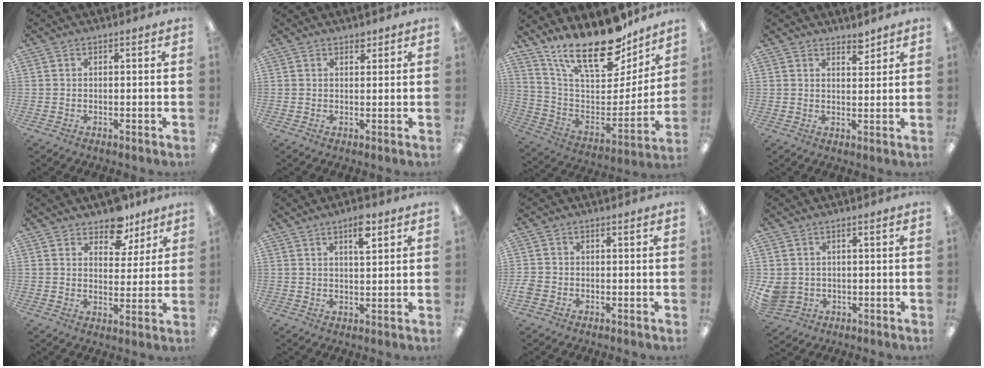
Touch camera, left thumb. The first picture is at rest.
{"total": 1.7, "force": [1.4, 0.8, 0.5], "torque": [0.006, -0.007, 0.023]}
{"total": 23.3, "force": [18.1, 8.6, 12.0], "torque": [-0.193, -0.123, 0.313]}
{"total": 3.6, "force": [3.2, 1.3, 1.0], "torque": [-0.001, -0.021, 0.054]}
{"total": 8.8, "force": [6.8, 4.8, 2.8], "torque": [-0.034, -0.040, 0.123]}
{"total": 5.8, "force": [3.5, 1.9, 4.2], "torque": [-0.060, -0.009, 0.054]}
{"total": 2.2, "force": [-0.9, 1.8, 0.9], "torque": [-0.013, 0.005, -0.015]}
{"total": 4.4, "force": [0.2, 4.2, 1.3], "torque": [-0.044, 0.004, 0.007]}